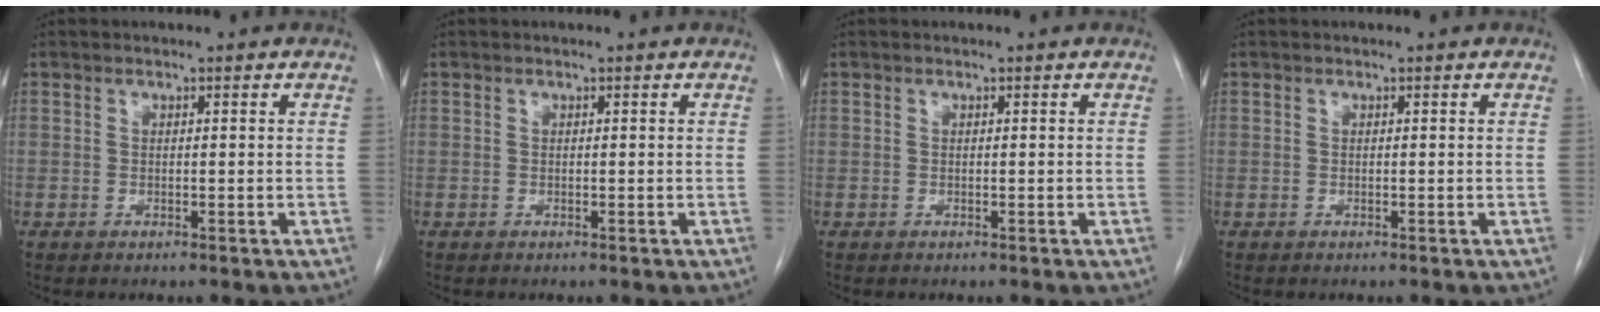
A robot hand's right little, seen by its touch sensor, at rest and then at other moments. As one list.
[{"total": 0.0}, {"total": 0.0}, {"total": 0.0}]